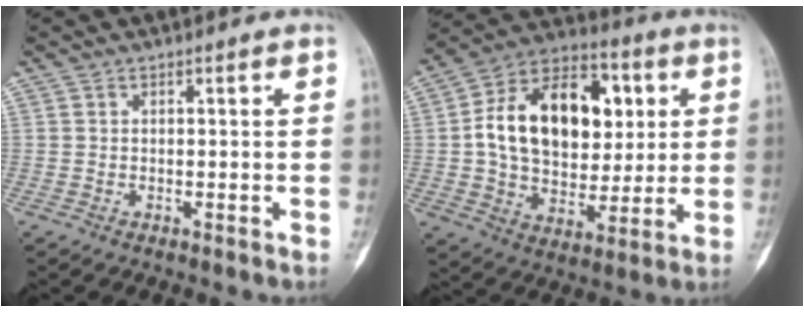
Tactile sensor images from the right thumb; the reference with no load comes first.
{"total": 23.6, "force": [3.9, 15.9, 17.0], "torque": [-0.247, 0.014, 0.066]}